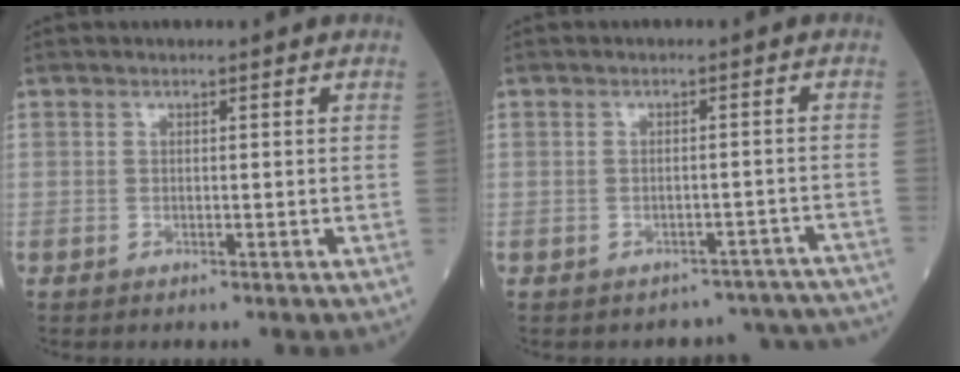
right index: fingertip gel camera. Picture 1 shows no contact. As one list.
[{"total": 9.6, "force": [-8.9, 3.4, -0.6], "torque": [0.028, 0.045, -0.087]}]